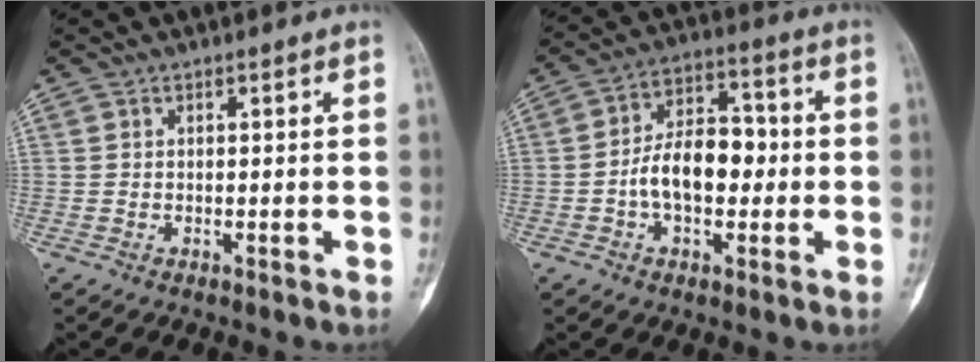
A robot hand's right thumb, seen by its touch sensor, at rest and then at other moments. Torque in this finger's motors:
{"motor_torque": [1.59, 1.35, 0.81, -0.39, 0.06]}